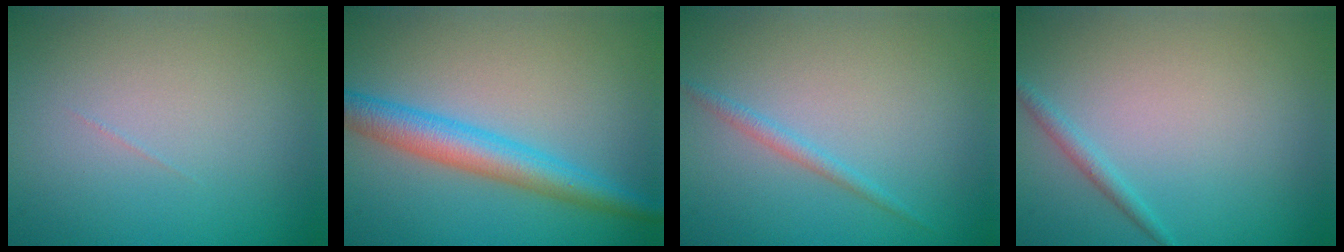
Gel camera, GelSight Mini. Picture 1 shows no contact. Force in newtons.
{"total": 4.6, "press": 4.6, "slide": 0.0}
{"total": 1.2, "press": 1.2, "slide": 0.1}
{"total": 1.1, "press": 1.1, "slide": 0.1}